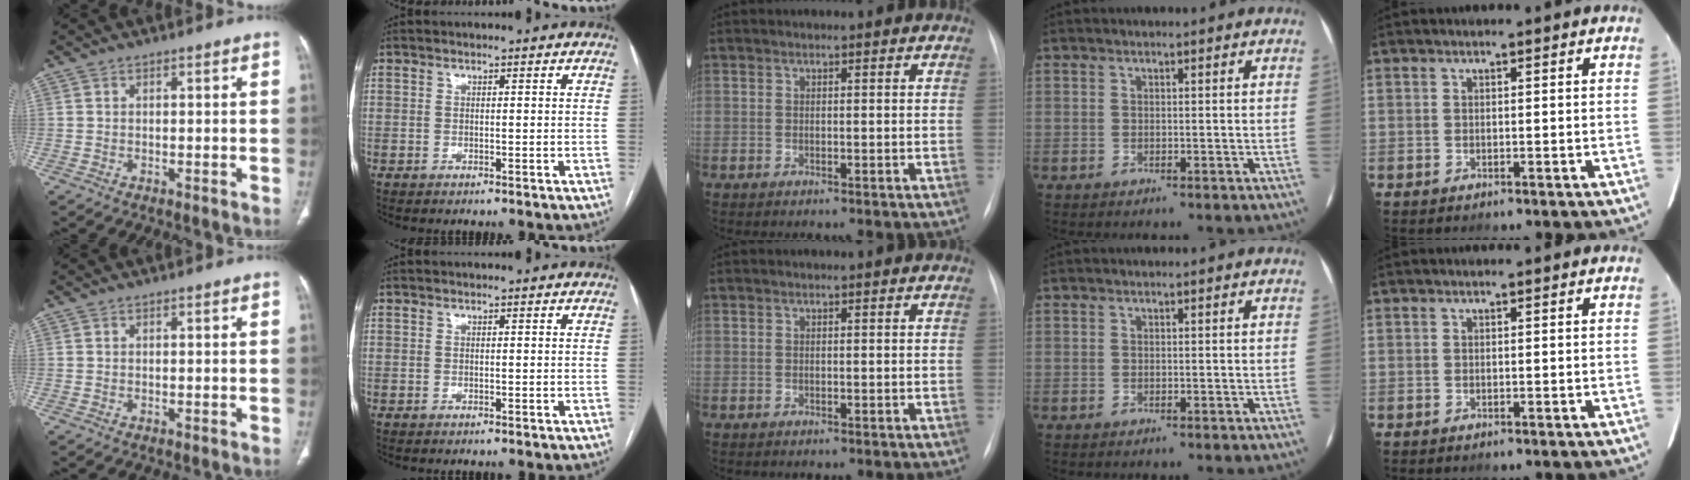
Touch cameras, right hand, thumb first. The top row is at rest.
{}